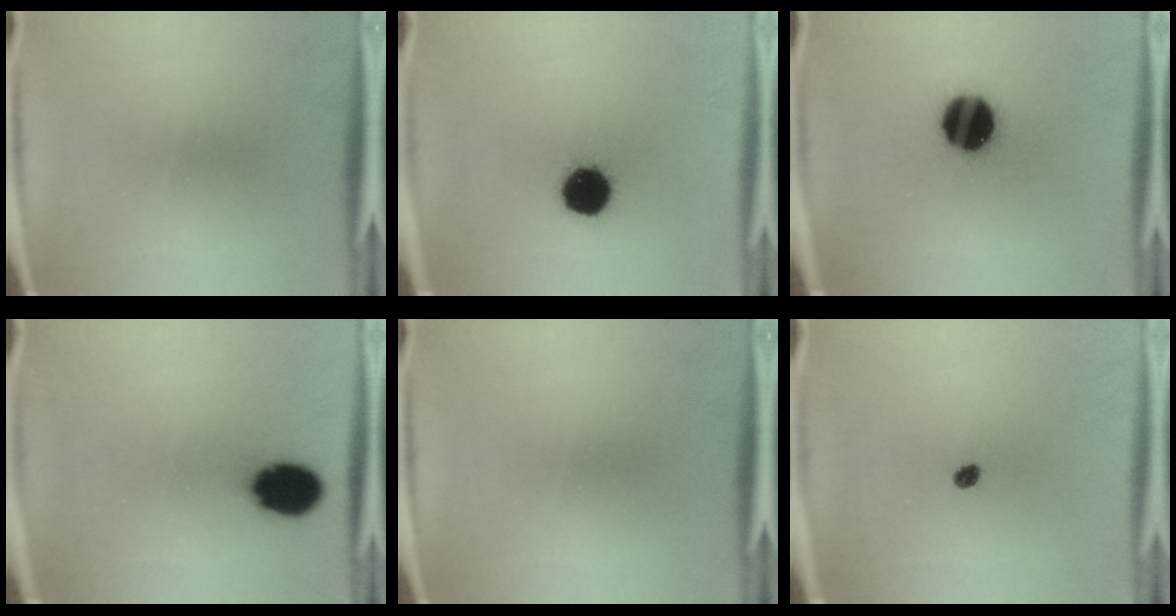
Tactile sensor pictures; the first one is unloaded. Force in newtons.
{"total": 13.1}
{"total": 15.3}
{"total": 11.8}
{"total": 0.0}
{"total": 1.7}